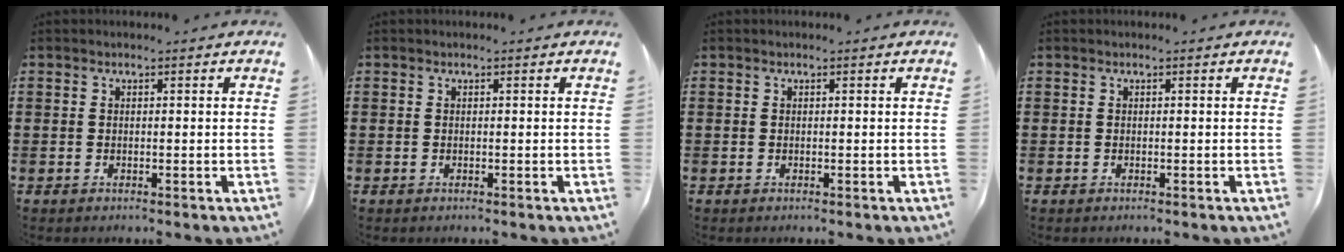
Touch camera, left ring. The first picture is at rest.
{"total": 0.0}
{"total": 0.0}
{"total": 0.0}